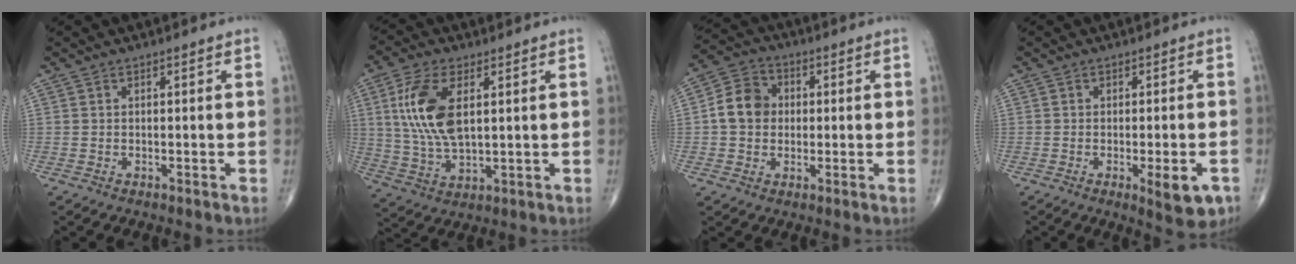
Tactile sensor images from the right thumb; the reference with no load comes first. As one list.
[{"total": 12.5, "force": [3.1, 6.1, 10.5], "torque": [-0.219, -0.009, 0.065]}, {"total": 8.4, "force": [0.2, 7.1, 4.4], "torque": [-0.065, 0.019, -0.007]}, {"total": 6.7, "force": [-2.7, 2.2, 5.8], "torque": [-0.068, -0.001, -0.029]}]